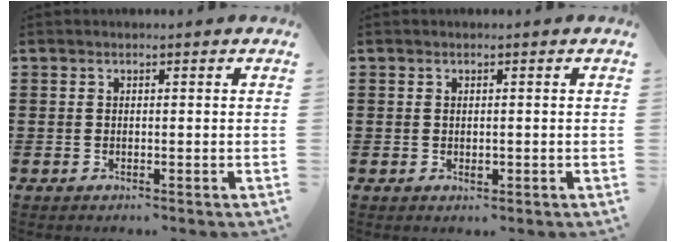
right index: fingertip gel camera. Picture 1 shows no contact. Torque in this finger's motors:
{"motor_torque": [0.33, 0.34, 0.00, 0.00]}